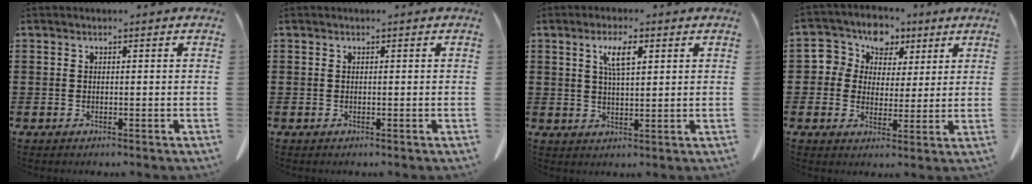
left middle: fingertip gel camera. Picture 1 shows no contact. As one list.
[{"total": 0.0}, {"total": 4.9, "force": [2.2, 1.4, 4.2], "torque": [-0.081, 0.005, 0.033]}, {"total": 6.0, "force": [3.0, 5.1, 0.4], "torque": [-0.048, -0.009, 0.050]}]